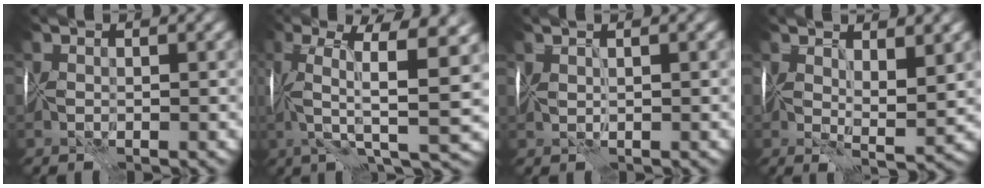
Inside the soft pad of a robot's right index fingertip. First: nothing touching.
{"total": 9.7, "force": [1.5, 1.9, 9.4], "torque": [-0.165, 0.005, 0.023]}
{"total": 0.9, "force": [0.7, -0.5, 0.4], "torque": [-0.005, 0.002, 0.014]}
{"total": 4.0, "force": [1.7, 0.8, 3.5], "torque": [-0.060, -0.010, 0.031]}